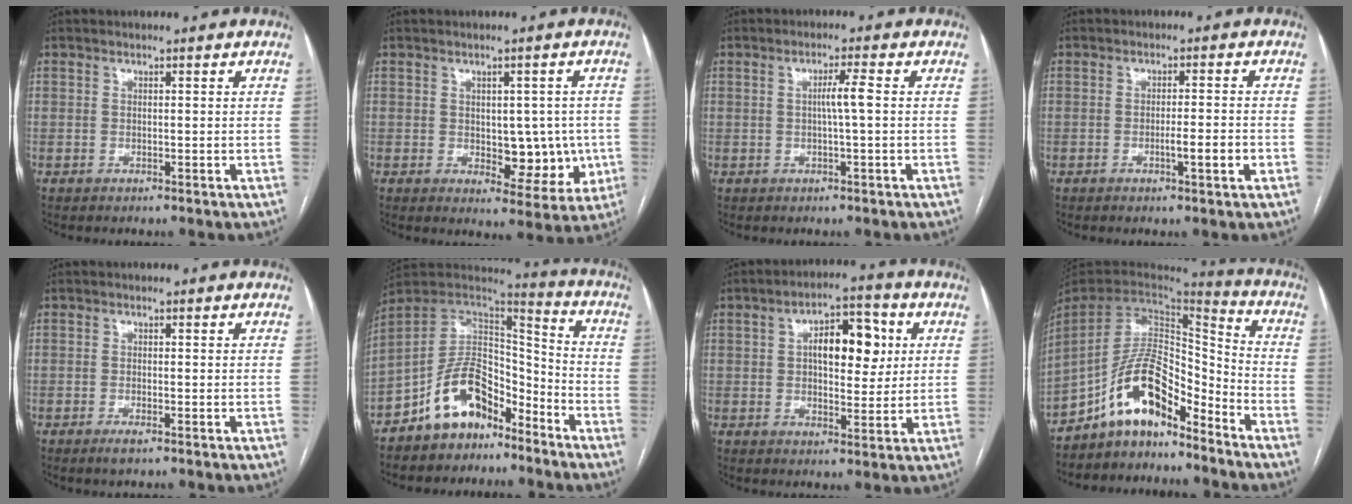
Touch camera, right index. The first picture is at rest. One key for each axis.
{"total": 7.7, "fx": -0.6, "fy": 4.4, "fz": 6.3, "tx": -0.060, "ty": 0.006, "tz": 0.004}
{"total": 2.9, "fx": 0.0, "fy": -0.3, "fz": 2.9, "tx": -0.050, "ty": 0.002, "tz": 0.000}
{"total": 3.5, "fx": -1.3, "fy": 0.1, "fz": 3.2, "tx": -0.050, "ty": -0.001, "tz": -0.020}
{"total": 1.8, "fx": -1.1, "fy": 0.3, "fz": 1.3, "tx": -0.024, "ty": -0.002, "tz": -0.018}
{"total": 12.2, "fx": -8.2, "fy": 6.5, "fz": 6.3, "tx": -0.113, "ty": 0.039, "tz": -0.151}
{"total": 9.7, "fx": 2.2, "fy": 4.4, "fz": 8.3, "tx": -0.123, "ty": 0.022, "tz": 0.032}
{"total": 12.5, "fx": -9.2, "fy": 4.5, "fz": 7.2, "tx": -0.133, "ty": 0.036, "tz": -0.169}